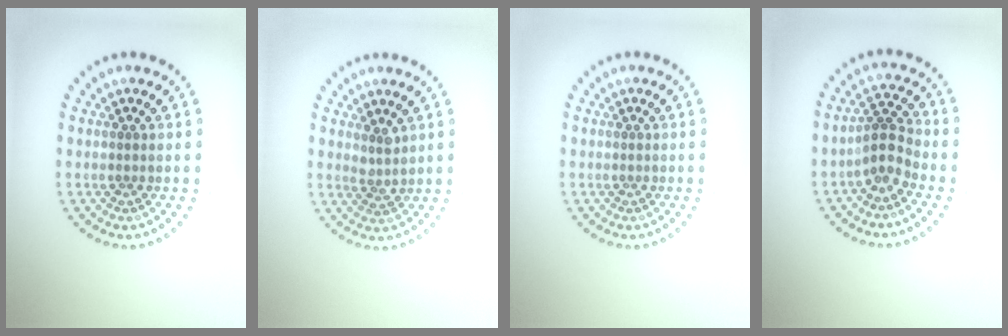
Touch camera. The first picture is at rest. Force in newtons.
{"total": 1.7, "press": 1.3, "slide": 1.2}
{"total": 0.0}
{"total": 2.8, "press": 2.2, "slide": 1.7}